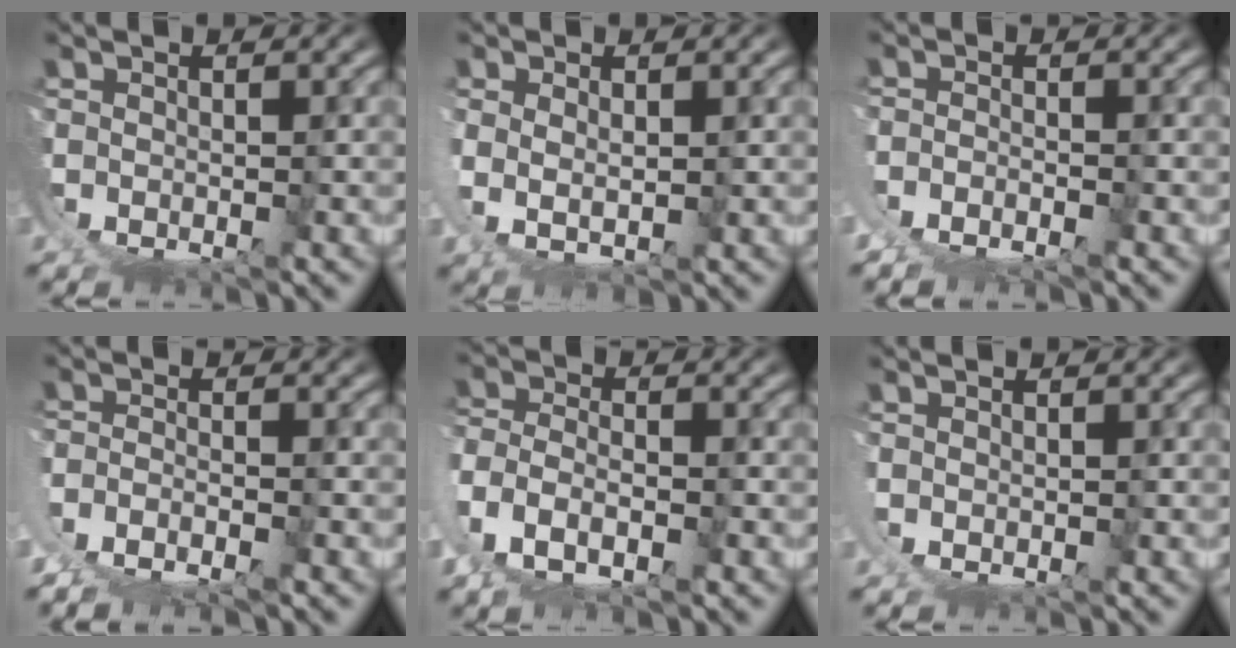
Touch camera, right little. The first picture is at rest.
{"total": 3.3, "force": [1.9, 1.3, 2.4], "torque": [-0.055, -0.009, 0.042]}
{"total": 2.5, "force": [-0.6, 1.9, 1.6], "torque": [-0.030, -0.005, -0.010]}
{"total": 4.7, "force": [-0.8, 3.9, 2.6], "torque": [-0.063, -0.016, -0.013]}
{"total": 6.0, "force": [1.2, 4.5, 3.8], "torque": [-0.105, -0.018, 0.023]}
{"total": 0.7, "force": [0.7, -0.1, -0.1], "torque": [0.001, 0.002, 0.010]}